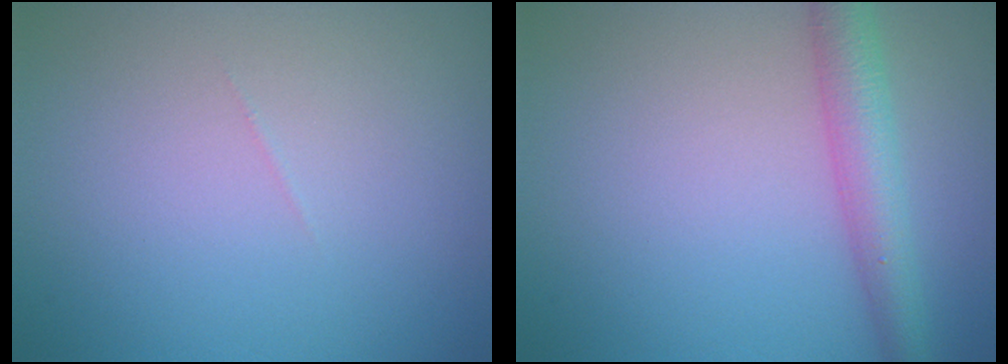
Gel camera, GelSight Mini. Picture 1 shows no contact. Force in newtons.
{"total": 4.0, "press": 4.0, "slide": 0.1}